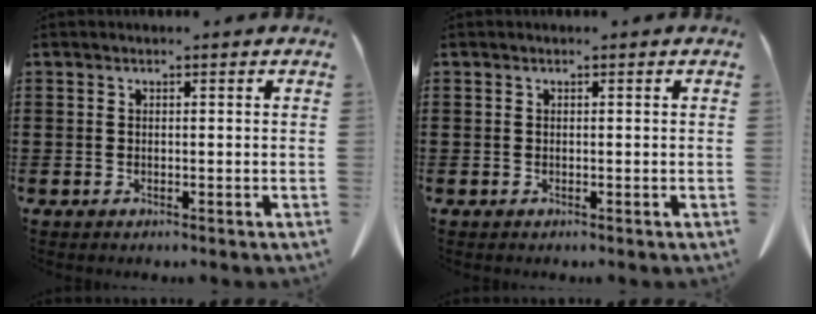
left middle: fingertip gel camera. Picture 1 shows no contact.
{"total": 0.0}